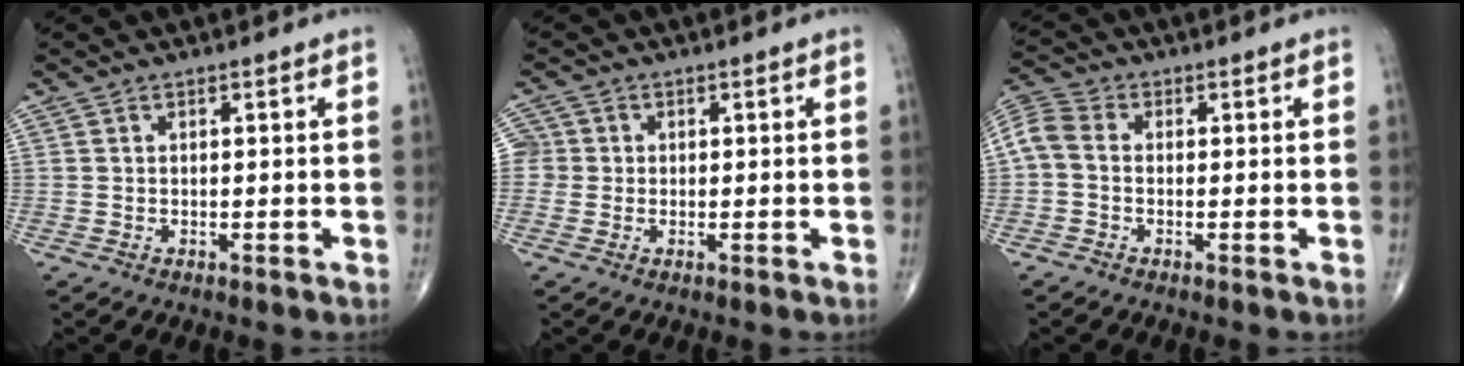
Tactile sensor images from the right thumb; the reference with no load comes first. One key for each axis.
{"total": 3.0, "fx": 0.0, "fy": 3.0, "fz": 0.3, "tx": 0.015, "ty": 0.009, "tz": -0.004}
{"total": 6.7, "fx": -0.3, "fy": 4.8, "fz": 4.7, "tx": -0.105, "ty": 0.018, "tz": -0.018}